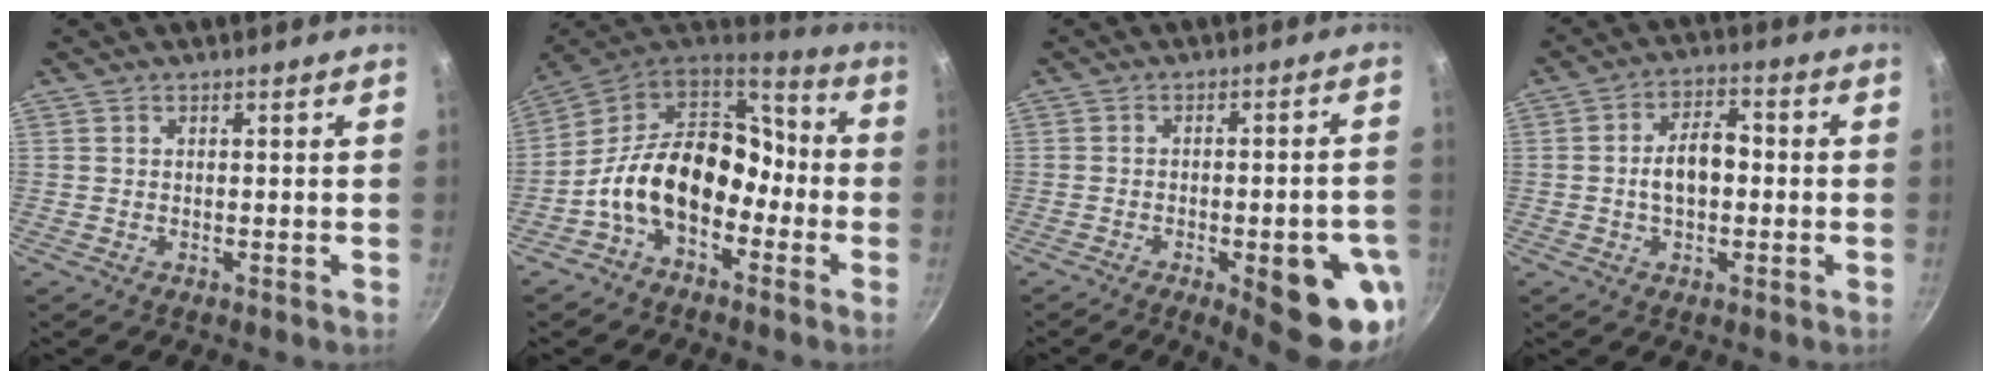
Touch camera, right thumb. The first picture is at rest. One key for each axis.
{"total": 17.9, "fx": -4.6, "fy": 12.1, "fz": 12.4, "tx": -0.172, "ty": 0.069, "tz": -0.101}
{"total": 15.3, "fx": -5.6, "fy": 4.7, "fz": 13.4, "tx": -0.139, "ty": 0.019, "tz": -0.067}
{"total": 8.1, "fx": -0.6, "fy": 4.9, "fz": 6.4, "tx": -0.088, "ty": 0.025, "tz": -0.015}